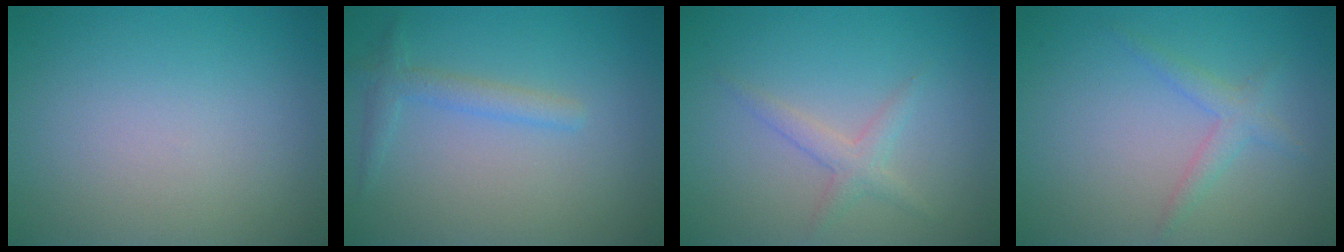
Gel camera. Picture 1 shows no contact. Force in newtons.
{"total": 1.9, "press": 1.9, "slide": 0.1}
{"total": 1.8, "press": 1.8, "slide": 0.1}
{"total": 1.8, "press": 1.8, "slide": 0.1}